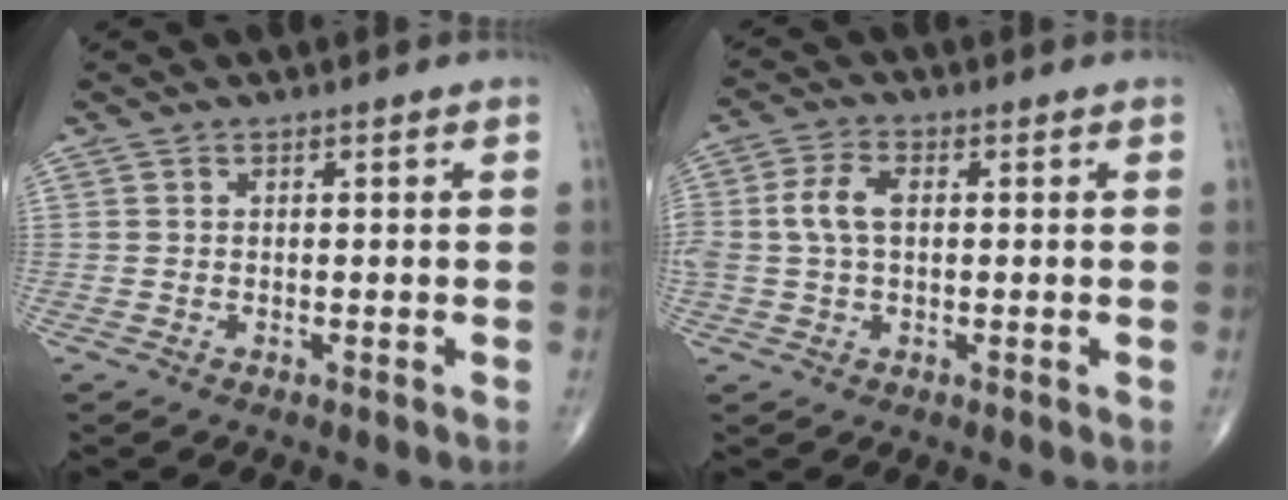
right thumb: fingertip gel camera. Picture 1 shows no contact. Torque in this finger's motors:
{"motor_torque": [1.14, 1.25, 0.74, 0.01, 0.07]}